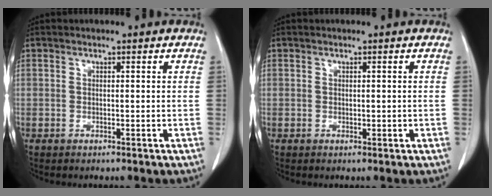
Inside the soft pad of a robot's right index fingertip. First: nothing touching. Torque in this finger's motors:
{"motor_torque": [-0.34, 0.39, -0.03, 0.00]}